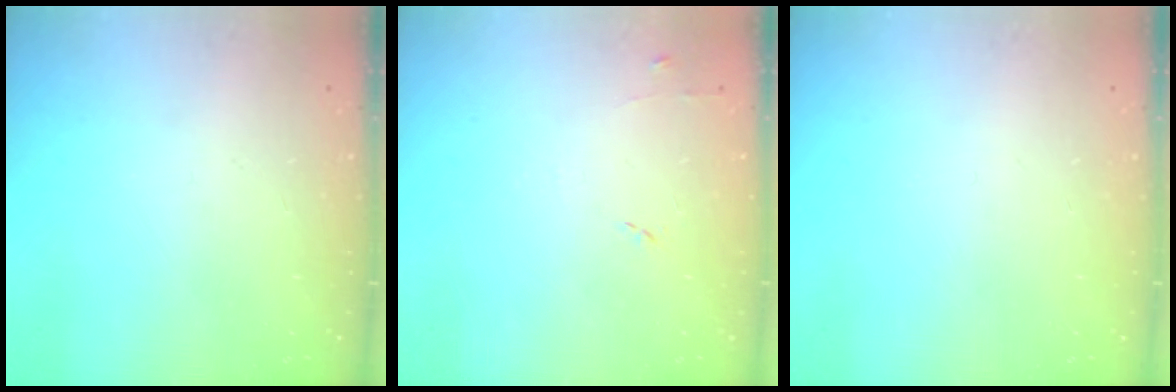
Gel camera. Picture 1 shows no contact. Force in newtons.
{"total": 5.3, "press": 5.2, "slide": 0.8}
{"total": 0.0}